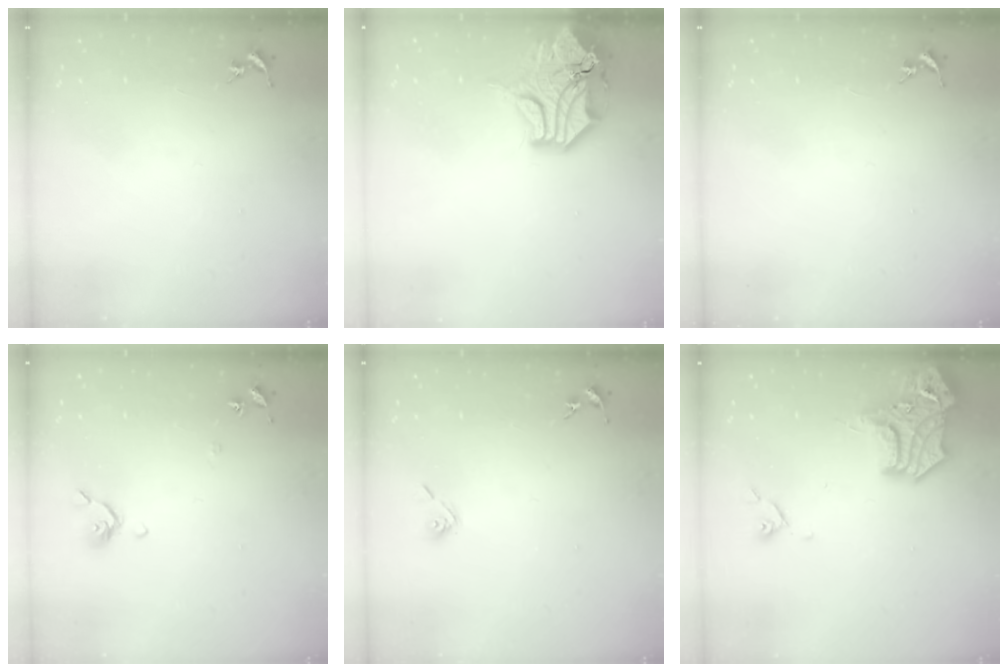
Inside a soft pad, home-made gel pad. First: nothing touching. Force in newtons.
{"total": 17.9, "press": 17.7, "slide": 2.6}
{"total": 0.0}
{"total": 6.7, "press": 6.6, "slide": 1.0}
{"total": 5.3, "press": 4.9, "slide": 2.0}
{"total": 17.6, "press": 17.4, "slide": 2.2}